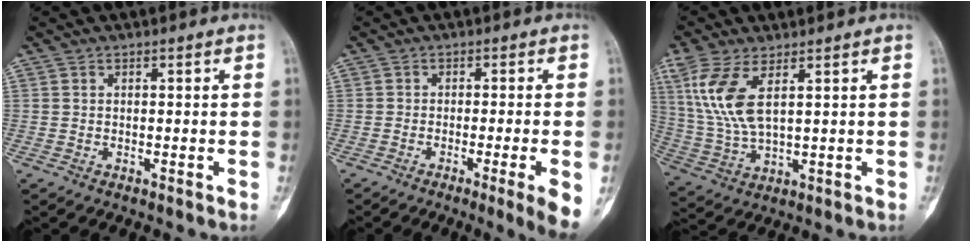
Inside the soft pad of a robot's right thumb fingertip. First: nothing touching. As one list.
[{"total": 6.5, "force": [-2.7, -0.5, 5.9], "torque": [-0.092, -0.009, -0.042]}, {"total": 10.6, "force": [4.2, 4.2, 8.7], "torque": [-0.204, -0.008, 0.098]}]